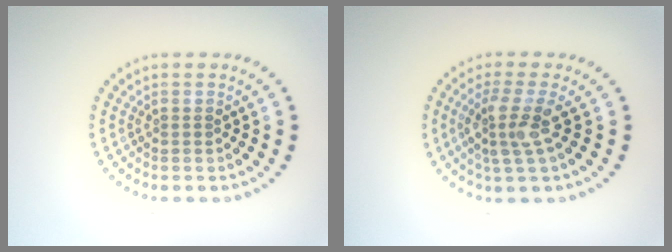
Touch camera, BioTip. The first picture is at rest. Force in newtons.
{"total": 3.2, "press": 2.7, "slide": 1.8}